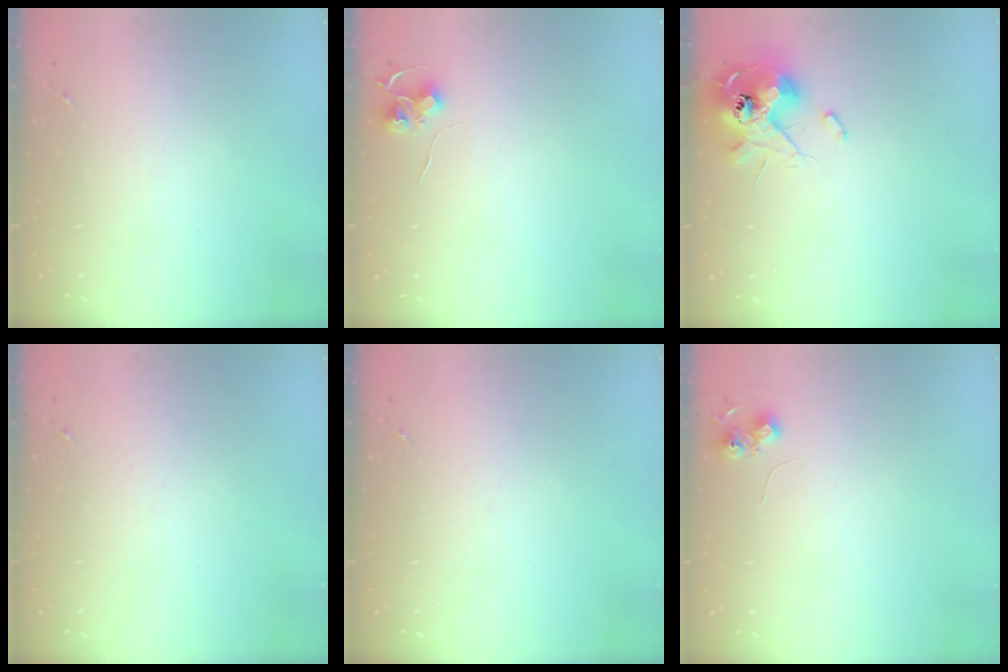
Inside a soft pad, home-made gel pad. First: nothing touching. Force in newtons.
{"total": 6.4, "press": 6.3, "slide": 0.6}
{"total": 13.1, "press": 13.0, "slide": 1.6}
{"total": 0.0}
{"total": 0.0}
{"total": 5.6, "press": 5.6, "slide": 0.8}